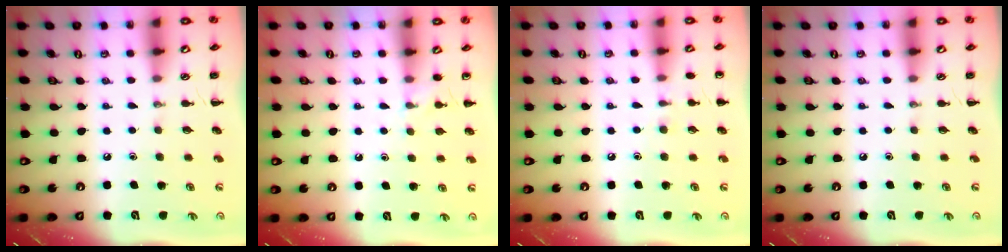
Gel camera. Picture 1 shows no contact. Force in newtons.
{"total": 4.8, "press": 4.5, "slide": 1.7}
{"total": 5.4, "press": 5.2, "slide": 1.7}
{"total": 0.0}